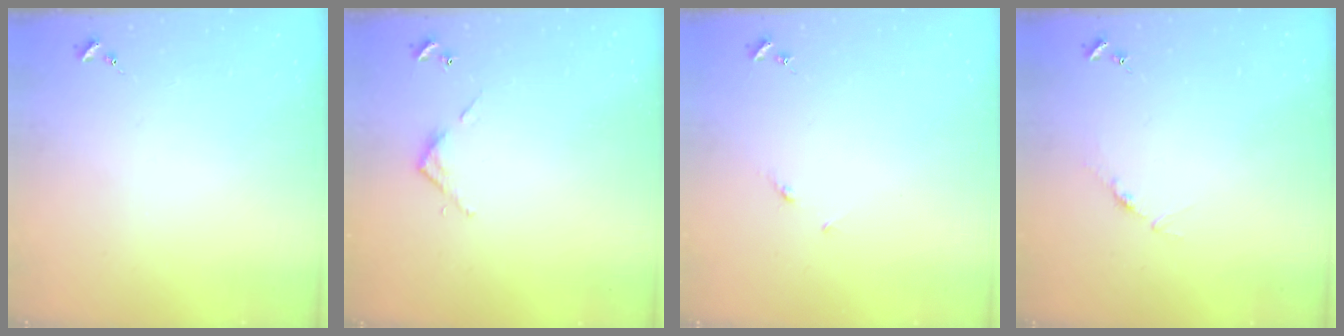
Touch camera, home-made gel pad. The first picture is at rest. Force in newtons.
{"total": 3.2, "press": 3.2, "slide": 0.2}
{"total": 3.4, "press": 3.4, "slide": 0.4}
{"total": 3.4, "press": 3.4, "slide": 0.4}